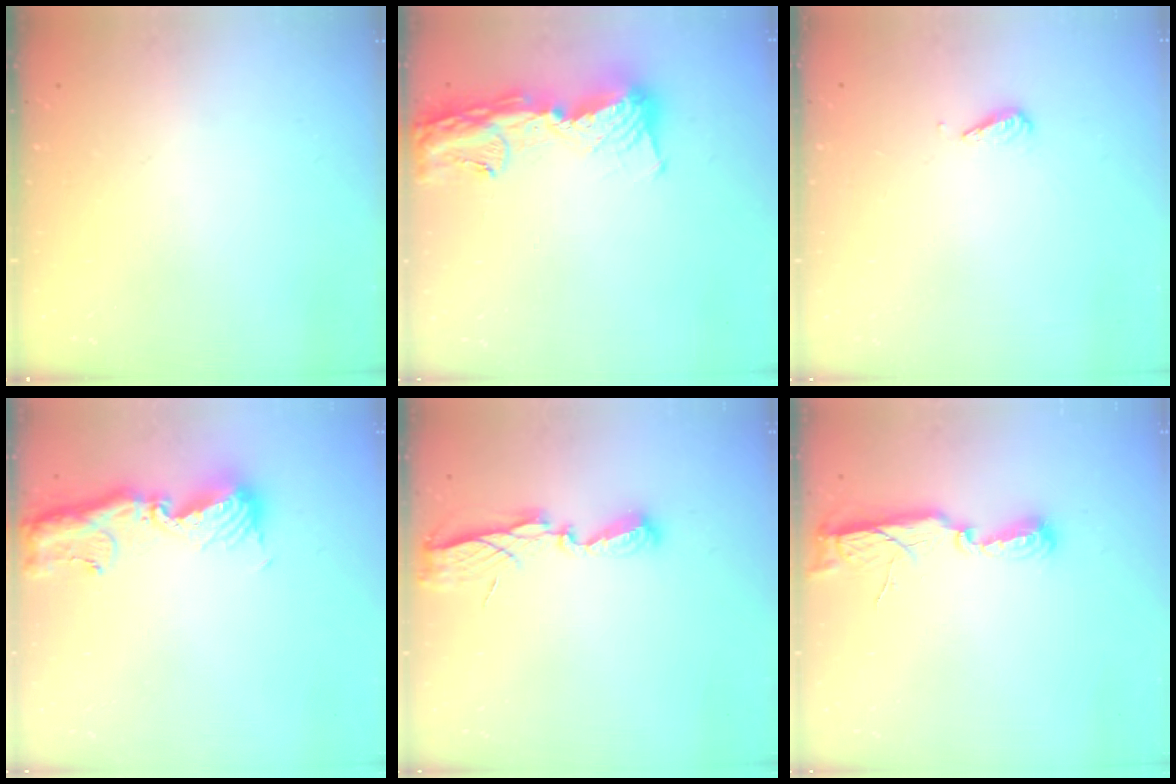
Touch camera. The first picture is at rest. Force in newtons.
{"total": 15.6, "press": 15.5, "slide": 1.6}
{"total": 3.6, "press": 3.6, "slide": 0.5}
{"total": 14.1, "press": 14.0, "slide": 1.5}
{"total": 6.2, "press": 6.2, "slide": 0.0}
{"total": 7.5, "press": 7.5, "slide": 0.4}